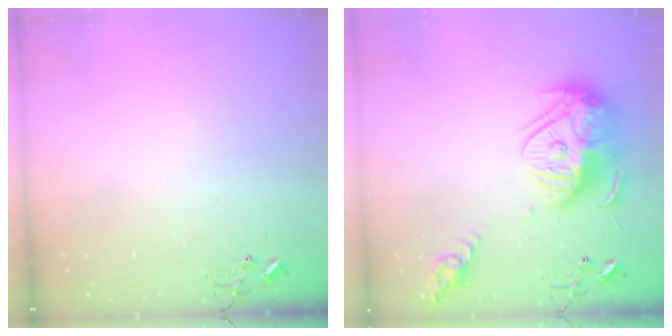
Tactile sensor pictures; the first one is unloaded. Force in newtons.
{"total": 17.7, "press": 17.6, "slide": 1.6}